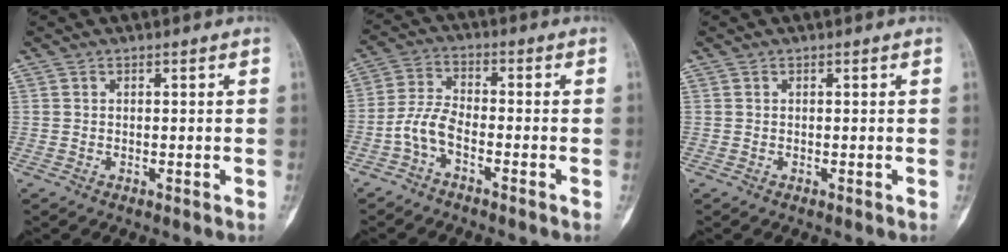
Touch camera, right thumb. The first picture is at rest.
{"total": 5.6, "force": [-2.9, 2.3, 4.1], "torque": [-0.089, 0.027, -0.066]}
{"total": 0.0}